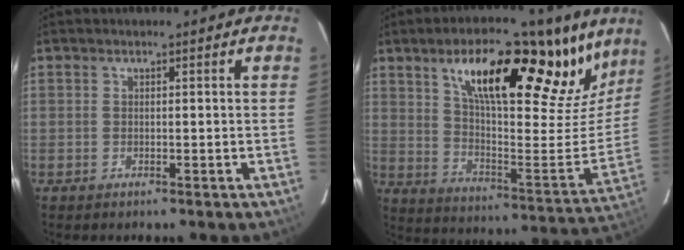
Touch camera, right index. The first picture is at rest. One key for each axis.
{"total": 30.3, "fx": 19.9, "fy": 10.5, "fz": 20.2, "tx": -0.296, "ty": -0.001, "tz": 0.314}